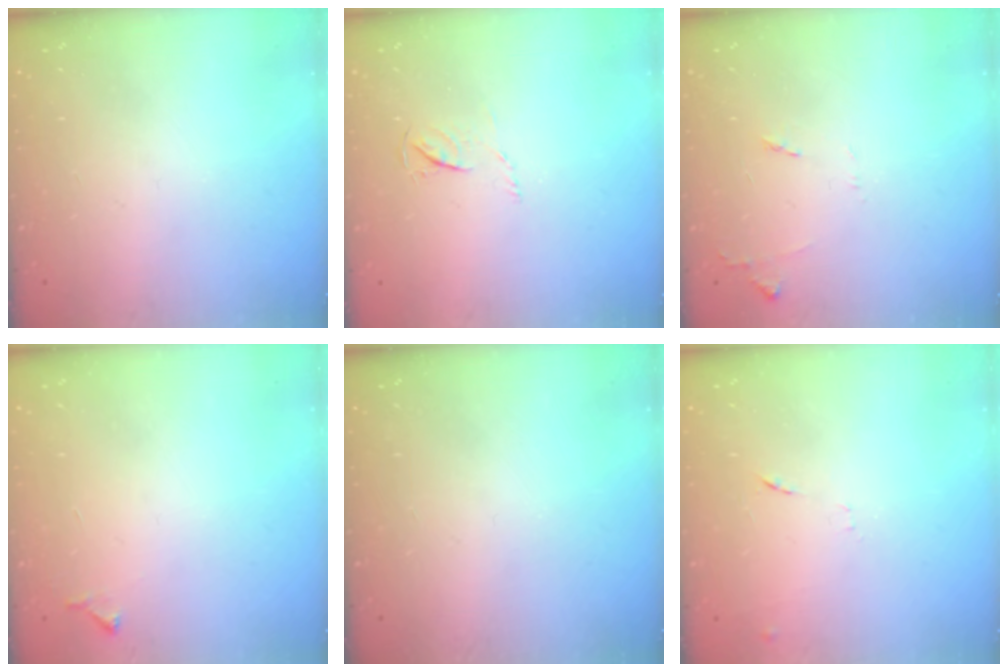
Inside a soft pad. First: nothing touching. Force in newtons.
{"total": 3.9, "press": 3.9, "slide": 0.4}
{"total": 6.8, "press": 6.8, "slide": 0.9}
{"total": 4.4, "press": 4.4, "slide": 0.7}
{"total": 0.0}
{"total": 7.3, "press": 7.2, "slide": 0.7}